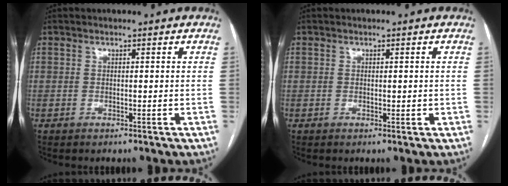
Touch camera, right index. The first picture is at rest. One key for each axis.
{"total": 0.8, "fx": 0.0, "fy": 0.4, "fz": 0.6, "tx": -0.011, "ty": -0.002, "tz": 0.001}